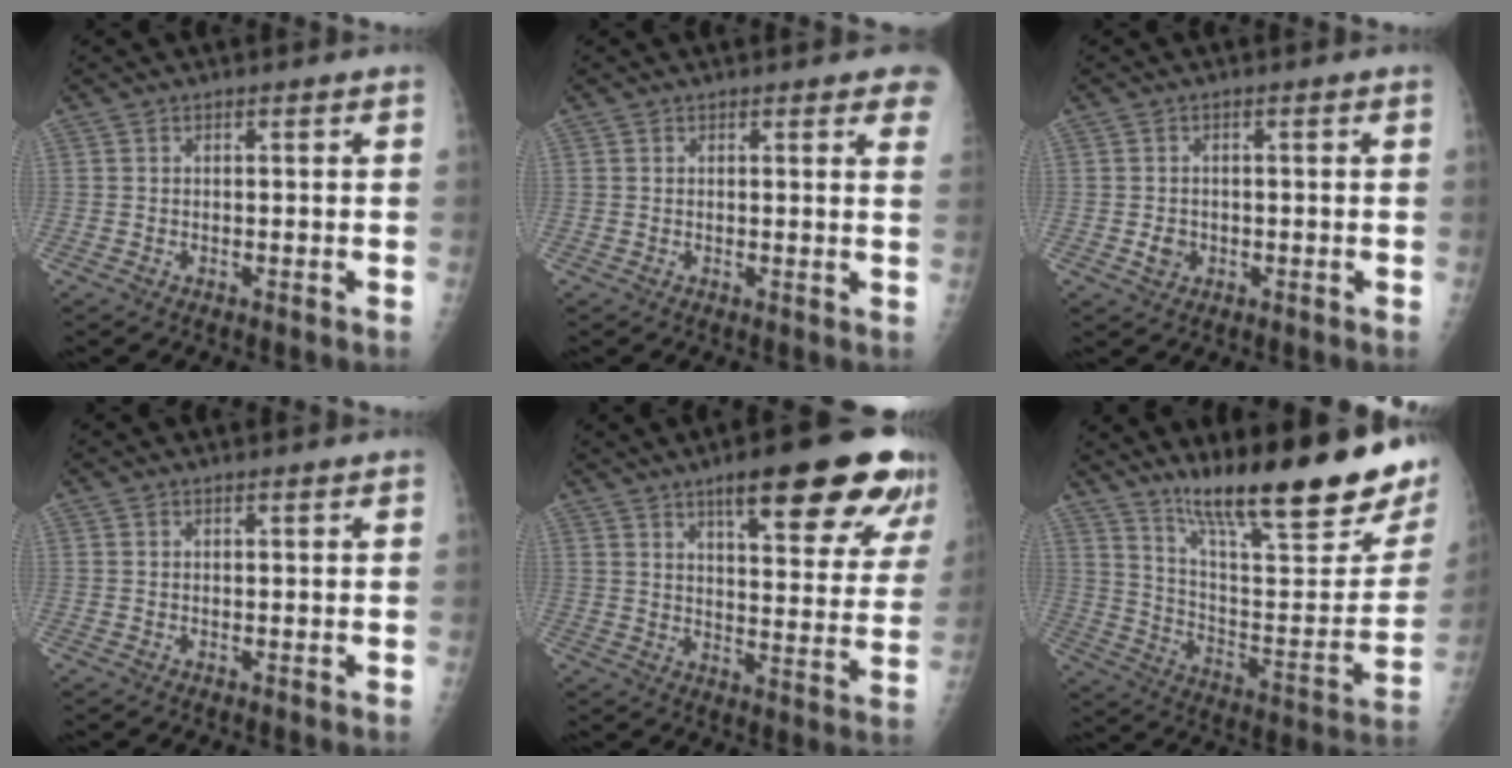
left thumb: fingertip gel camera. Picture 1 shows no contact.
{"total": 5.5, "force": [4.1, 1.5, 3.3], "torque": [-0.016, -0.008, 0.032]}
{"total": 2.3, "force": [-0.5, 2.0, 1.0], "torque": [-0.009, 0.003, -0.005]}
{"total": 0.6, "force": [0.5, 0.1, 0.2], "torque": [-0.006, -0.002, 0.008]}
{"total": 21.4, "force": [13.3, 5.4, 15.9], "torque": [-0.178, -0.047, 0.178]}
{"total": 28.8, "force": [19.3, 5.2, 20.7], "torque": [-0.289, -0.085, 0.302]}